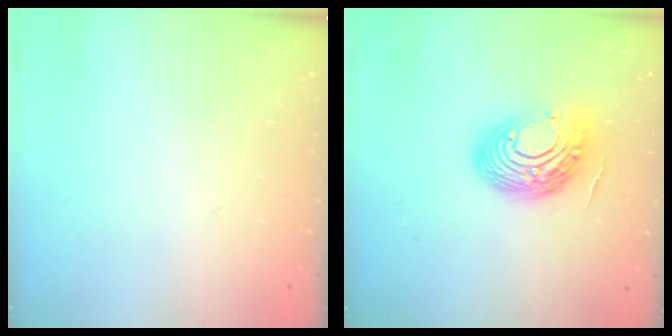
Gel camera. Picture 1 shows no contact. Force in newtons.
{"total": 15.0, "press": 14.9, "slide": 1.5}